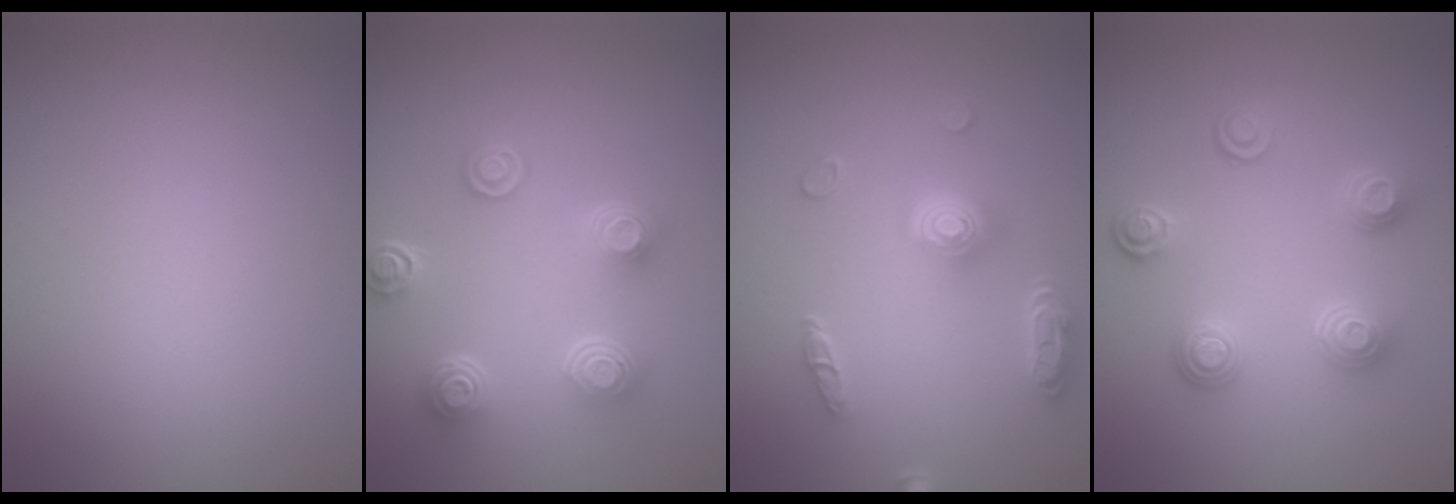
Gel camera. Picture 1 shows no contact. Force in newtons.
{"total": 5.1, "press": 3.8, "slide": 3.4}
{"total": 4.9, "press": 3.7, "slide": 3.1}
{"total": 3.8, "press": 3.3, "slide": 2.0}